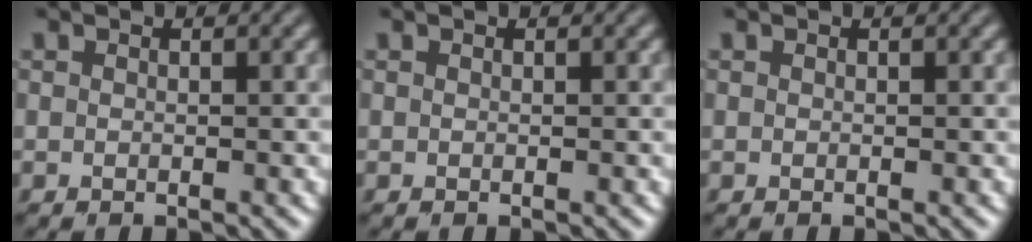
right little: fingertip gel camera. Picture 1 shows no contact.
{"total": 0.0}
{"total": 0.0}